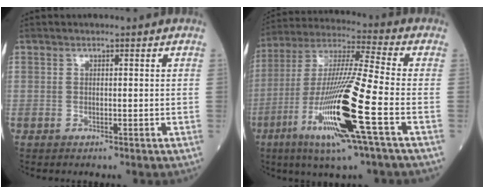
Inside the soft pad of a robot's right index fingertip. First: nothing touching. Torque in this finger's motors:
{"motor_torque": [1.30, -0.84, 1.06, 0.21]}